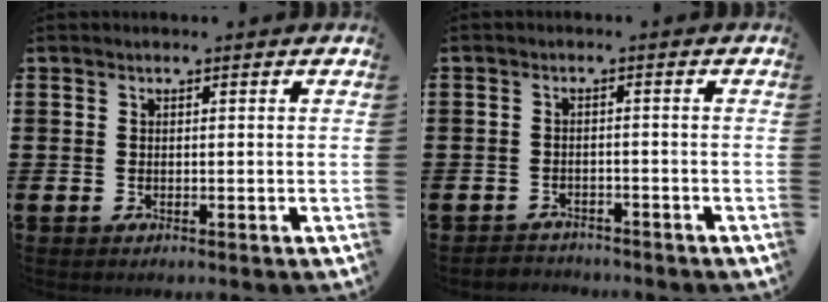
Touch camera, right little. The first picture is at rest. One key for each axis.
{"total": 1.7, "fx": -1.6, "fy": 0.2, "fz": -0.3, "tx": 0.000, "ty": 0.004, "tz": -0.038}